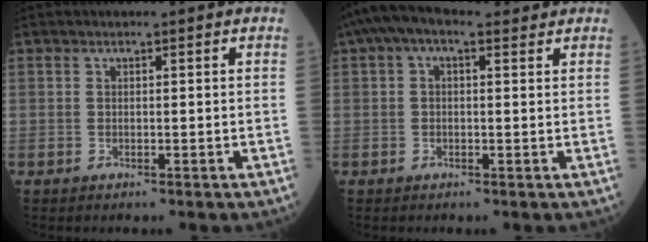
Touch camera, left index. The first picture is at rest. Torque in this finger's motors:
{"motor_torque": [0.59, -0.54, -0.01, 0.10]}